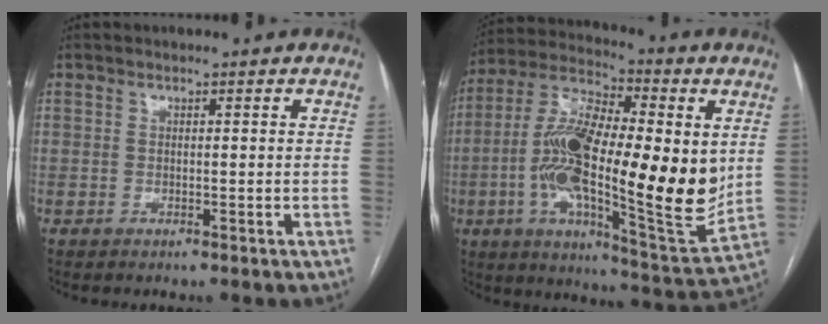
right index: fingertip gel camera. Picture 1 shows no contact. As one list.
[{"total": 25.9, "force": [0.7, 6.9, 25.0], "torque": [-0.441, 0.001, 0.006]}]